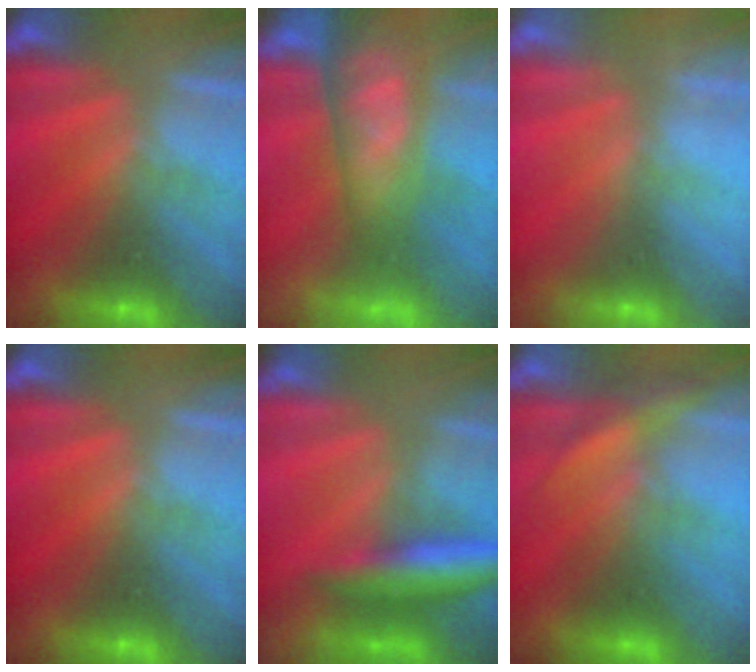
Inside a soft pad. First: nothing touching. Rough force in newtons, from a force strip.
{"total": 10.9}
{"total": 2.2}
{"total": 0.0}
{"total": 7.3}
{"total": 3.2}